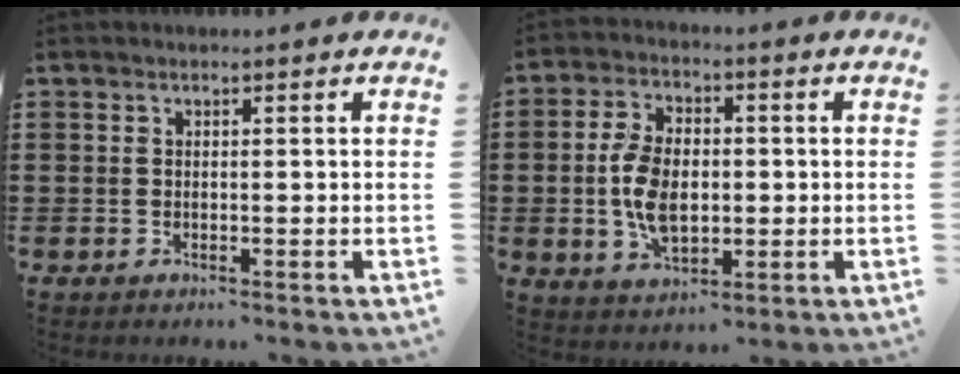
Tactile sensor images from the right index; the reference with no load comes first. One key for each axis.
{"total": 8.2, "fx": -0.7, "fy": 5.1, "fz": 6.5, "tx": -0.147, "ty": 0.007, "tz": -0.017}